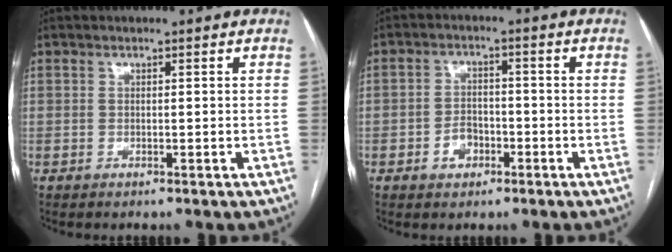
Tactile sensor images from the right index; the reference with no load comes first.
{"total": 3.9, "force": [-1.8, 2.8, 2.0], "torque": [-0.034, 0.009, -0.026]}